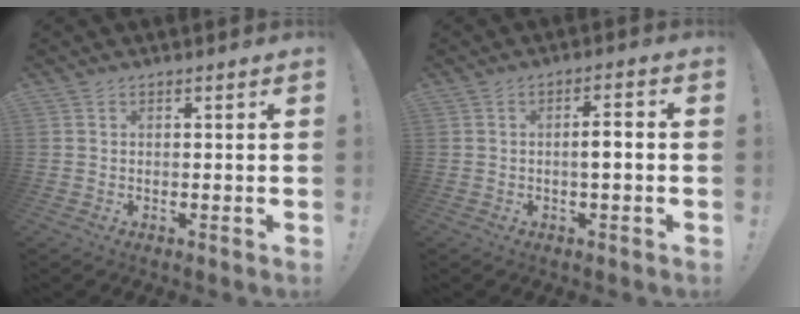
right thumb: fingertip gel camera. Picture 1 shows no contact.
{"total": 4.2, "force": [-1.1, 0.6, 4.0], "torque": [-0.071, 0.007, -0.023]}